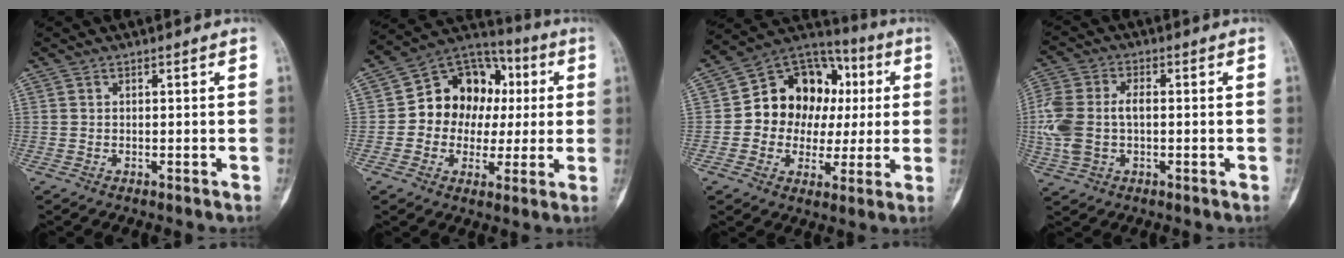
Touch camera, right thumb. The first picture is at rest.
{"total": 15.6, "force": [1.2, 12.7, 8.9], "torque": [-0.077, 0.030, 0.013]}
{"total": 17.5, "force": [1.7, 14.1, 10.2], "torque": [-0.096, 0.033, 0.026]}
{"total": 11.4, "force": [-0.4, 7.2, 8.8], "torque": [-0.216, 0.019, -0.006]}